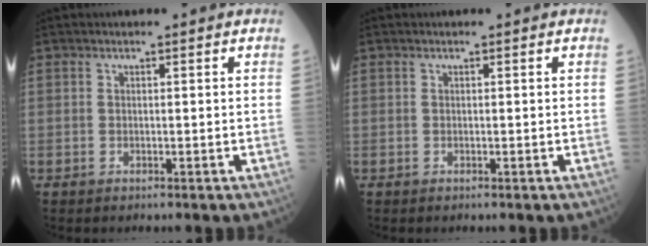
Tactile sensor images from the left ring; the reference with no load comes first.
{"total": 0.0}